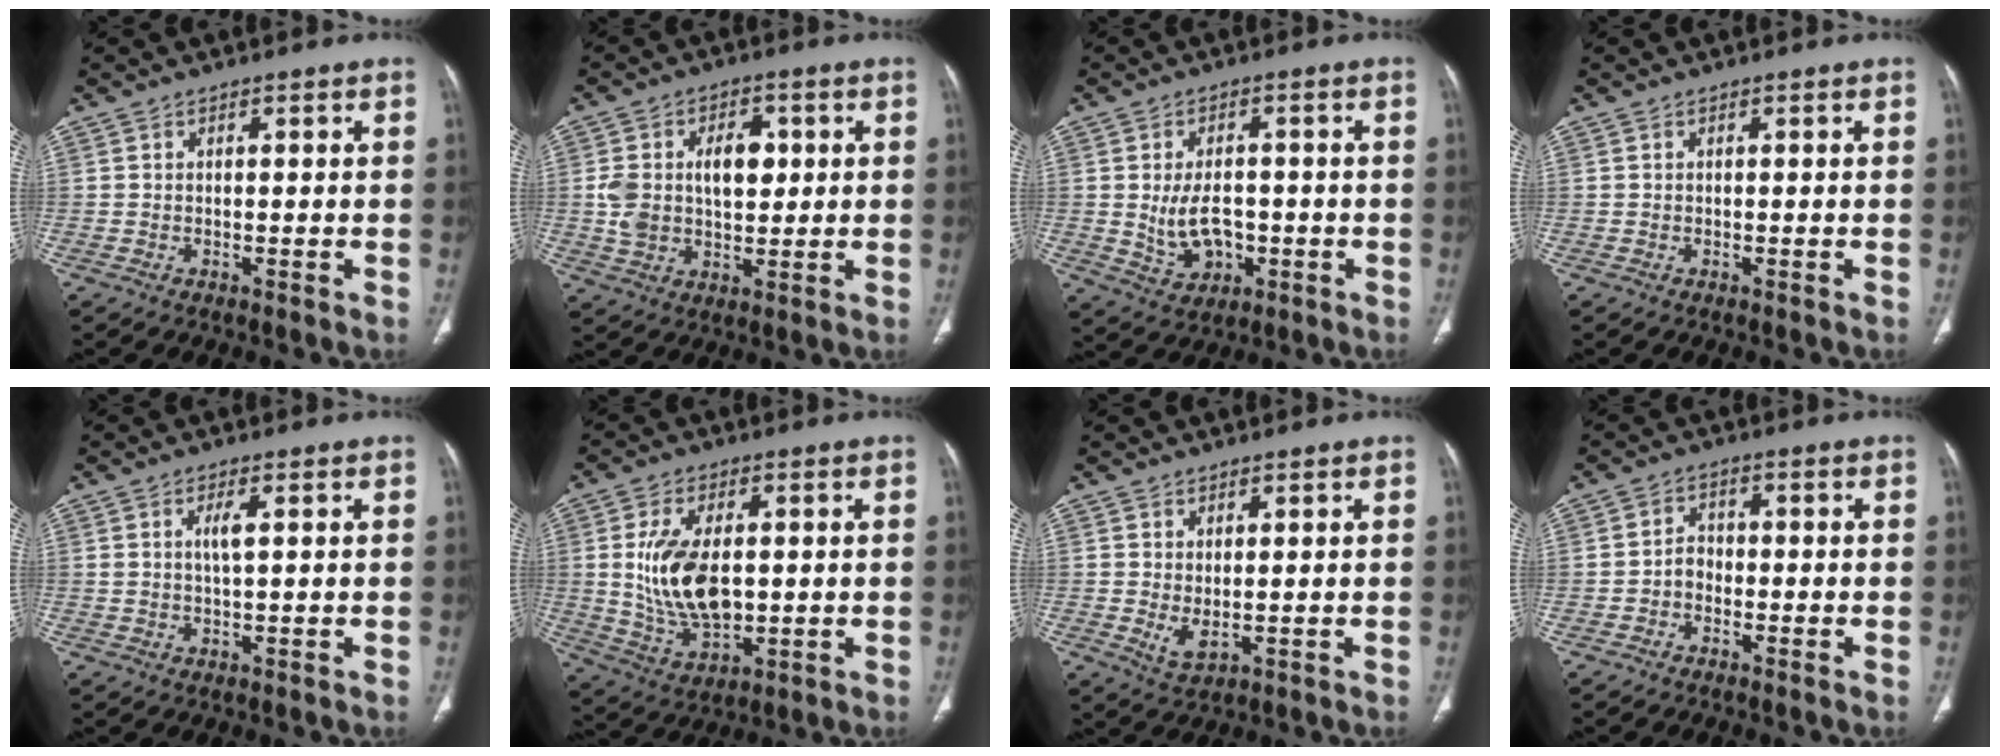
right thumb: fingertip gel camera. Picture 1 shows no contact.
{"total": 11.1, "force": [1.5, 7.3, 8.2], "torque": [-0.128, 0.009, 0.036]}
{"total": 7.9, "force": [-1.0, 5.5, 5.6], "torque": [-0.075, 0.003, -0.005]}
{"total": 0.0}
{"total": 2.9, "force": [0.8, 0.7, 2.7], "torque": [-0.055, -0.005, 0.018]}
{"total": 13.6, "force": [0.9, 7.5, 11.3], "torque": [-0.206, -0.012, 0.029]}
{"total": 3.2, "force": [0.2, 1.7, 2.8], "torque": [-0.046, -0.010, 0.014]}
{"total": 2.7, "force": [-1.0, 2.1, 1.3], "torque": [-0.008, 0.013, -0.026]}